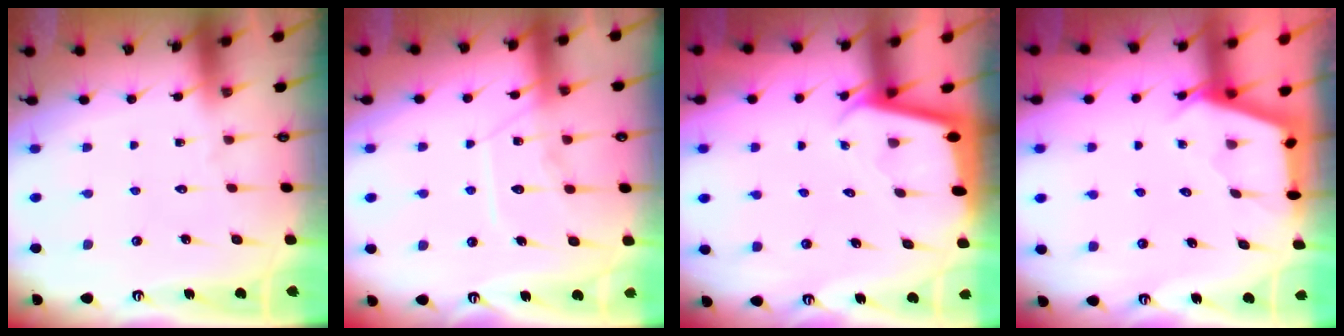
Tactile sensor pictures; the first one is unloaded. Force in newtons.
{"total": 11.0, "press": 10.9, "slide": 0.9}
{"total": 1.9, "press": 1.9, "slide": 0.2}
{"total": 2.5, "press": 2.5, "slide": 0.3}